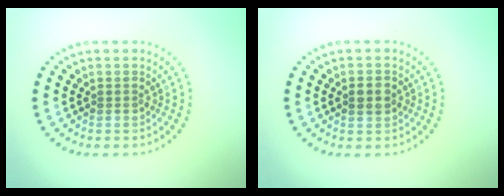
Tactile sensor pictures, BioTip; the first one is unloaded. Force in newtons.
{"total": 2.0, "press": 2.0, "slide": 0.2}